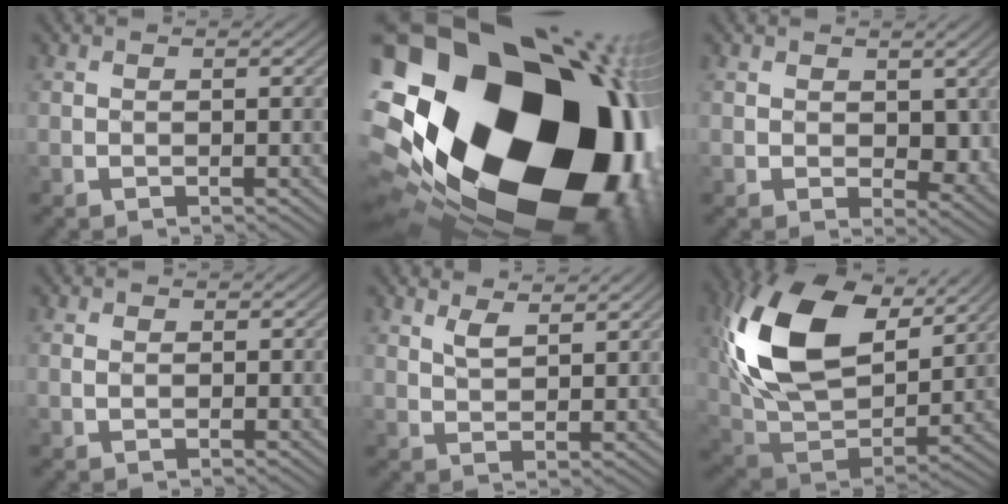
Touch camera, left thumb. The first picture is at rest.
{"total": 23.3, "force": [-3.6, 16.5, 16.1], "torque": [-0.242, -0.059, -0.125]}
{"total": 5.0, "force": [1.1, 3.5, 3.5], "torque": [-0.078, -0.005, 0.019]}
{"total": 1.2, "force": [0.2, 1.0, 0.6], "torque": [-0.019, 0.002, -0.001]}
{"total": 3.7, "force": [2.3, 1.7, 2.3], "torque": [-0.048, -0.003, 0.040]}
{"total": 18.2, "force": [6.9, 11.3, 12.5], "torque": [-0.296, 0.020, 0.133]}